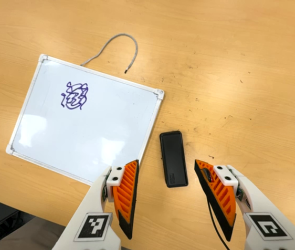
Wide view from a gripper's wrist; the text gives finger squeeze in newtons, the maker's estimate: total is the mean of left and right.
{"total": 0.0}